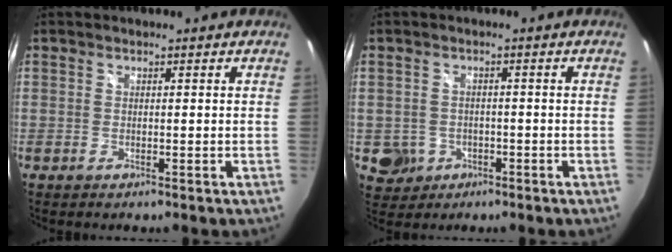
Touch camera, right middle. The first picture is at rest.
{"total": 5.1, "force": [-1.6, 4.7, 1.1], "torque": [-0.036, 0.004, -0.014]}